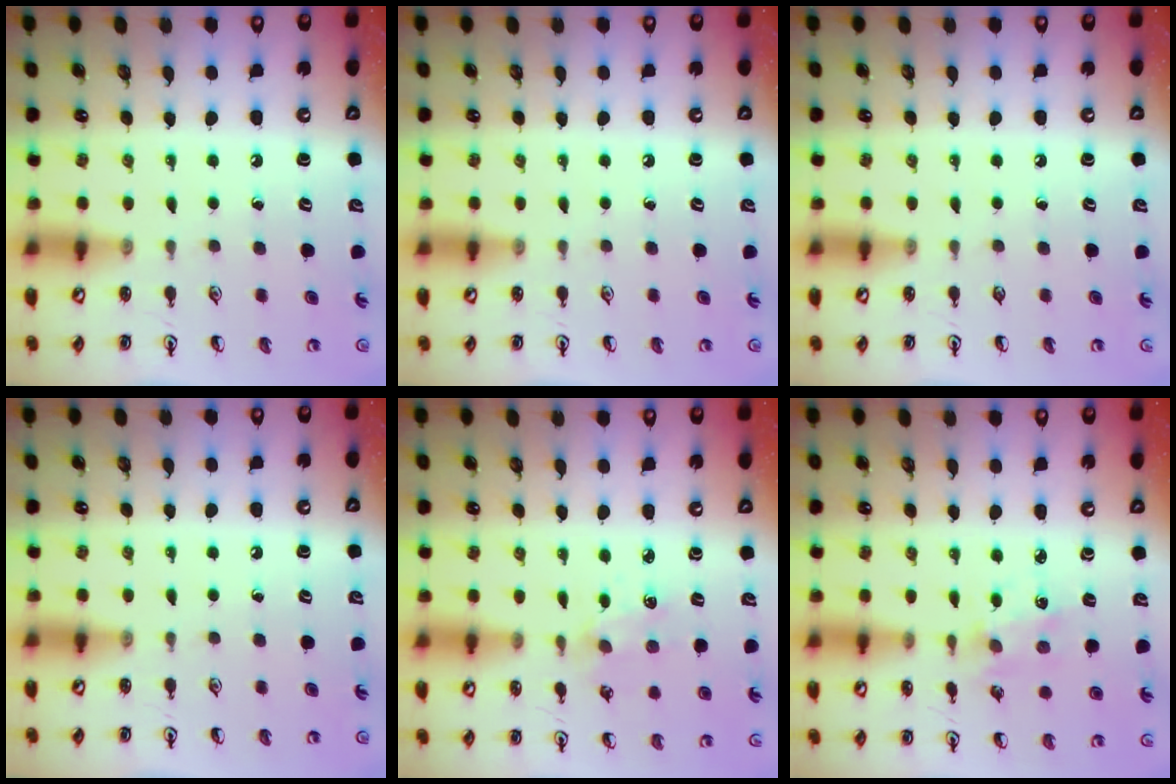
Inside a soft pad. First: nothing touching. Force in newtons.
{"total": 0.0}
{"total": 0.0}
{"total": 0.0}
{"total": 3.4, "press": 3.4, "slide": 0.4}
{"total": 2.0, "press": 2.0, "slide": 0.5}